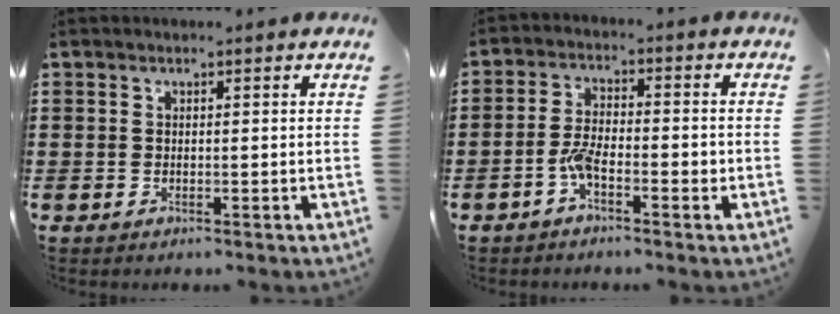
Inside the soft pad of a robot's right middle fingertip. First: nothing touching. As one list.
[{"total": 4.4, "force": [-1.9, 1.7, 3.6], "torque": [-0.068, 0.007, -0.036]}]